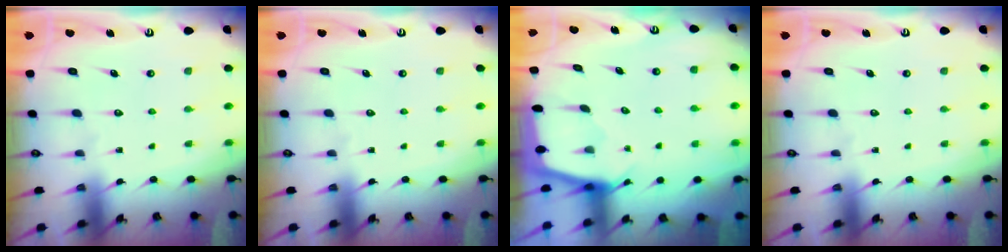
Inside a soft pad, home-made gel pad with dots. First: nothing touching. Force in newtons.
{"total": 0.0}
{"total": 2.2, "press": 2.2, "slide": 0.3}
{"total": 0.0}